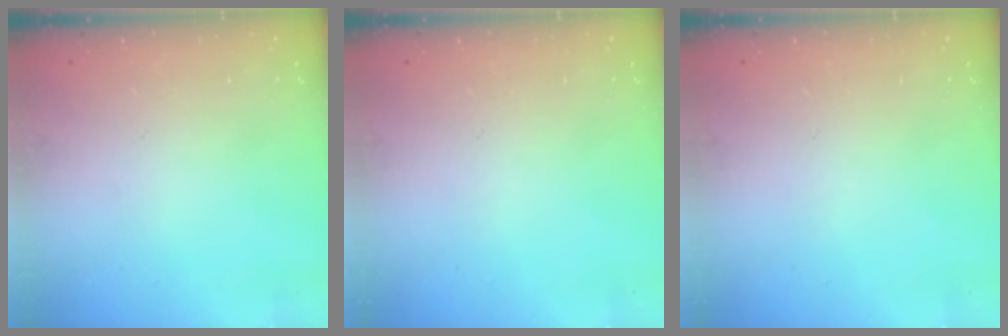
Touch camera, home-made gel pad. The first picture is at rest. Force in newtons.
{"total": 0.0}
{"total": 0.0}